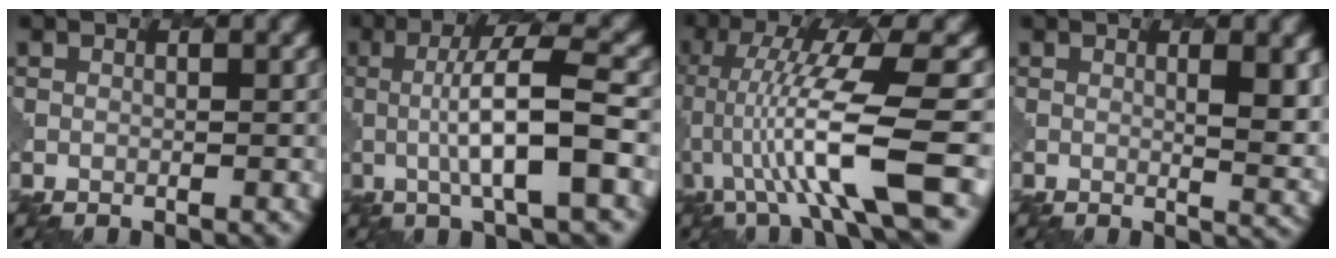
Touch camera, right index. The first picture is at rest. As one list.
[{"total": 7.3, "force": [-0.3, 1.5, 7.2], "torque": [-0.116, 0.005, -0.007]}, {"total": 9.7, "force": [-1.8, 1.6, 9.4], "torque": [-0.167, 0.006, -0.028]}, {"total": 4.4, "force": [1.1, 1.2, 4.0], "torque": [-0.049, -0.003, 0.020]}]